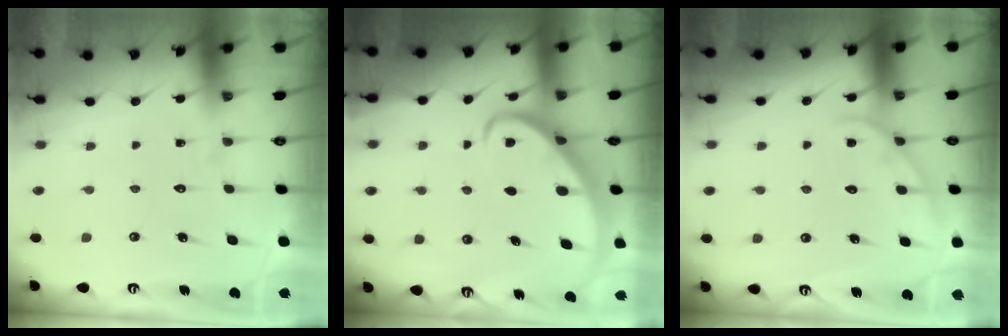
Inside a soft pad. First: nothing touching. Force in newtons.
{"total": 2.9, "press": 2.8, "slide": 0.4}
{"total": 4.9, "press": 4.9, "slide": 0.5}